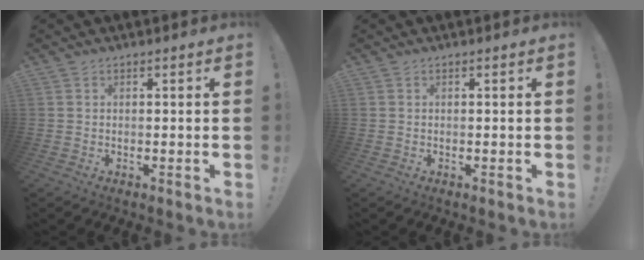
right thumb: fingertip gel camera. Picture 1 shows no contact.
{"total": 0.0}